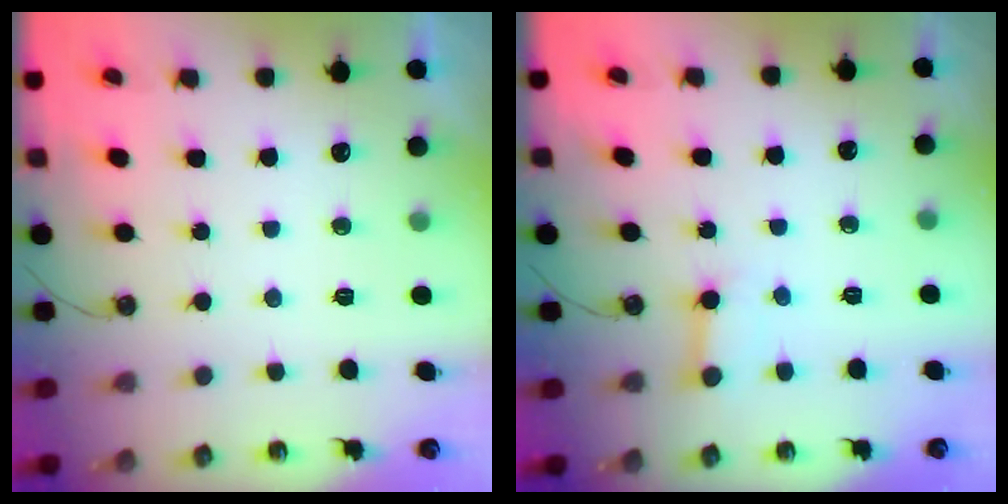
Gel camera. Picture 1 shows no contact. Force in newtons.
{"total": 3.6, "press": 3.6, "slide": 0.5}